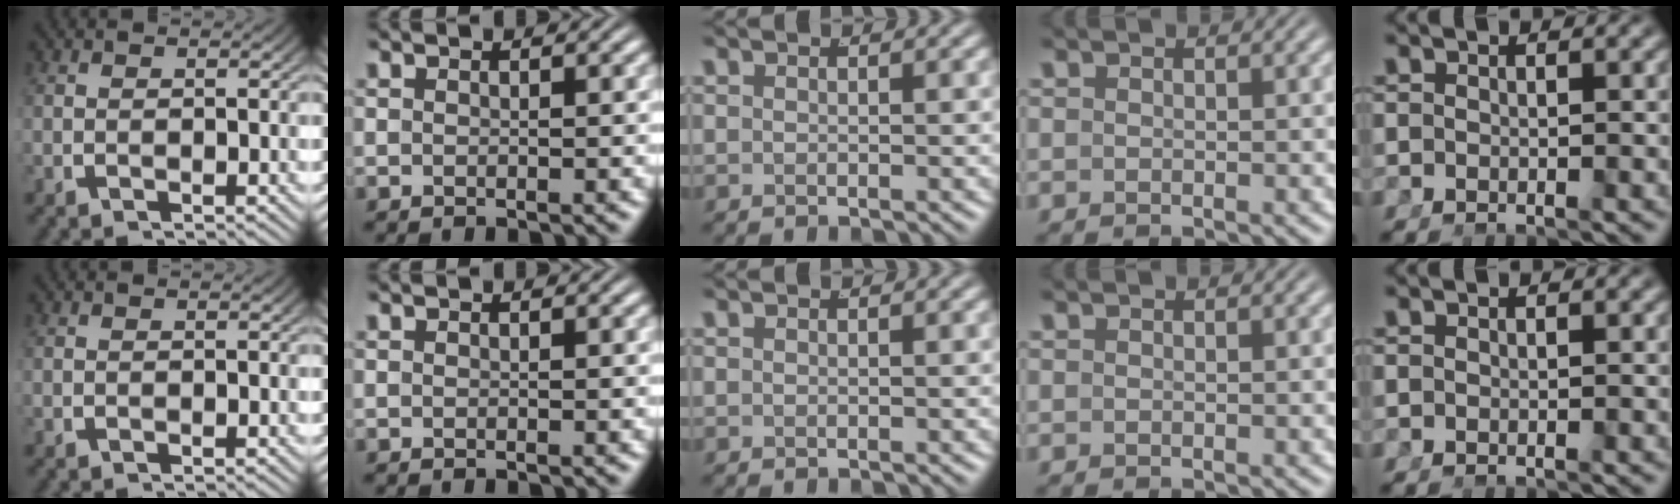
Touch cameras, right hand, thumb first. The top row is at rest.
{}